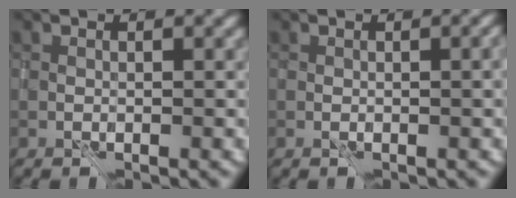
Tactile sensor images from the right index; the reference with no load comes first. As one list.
[{"total": 1.9, "force": [-0.1, 0.7, 1.8], "torque": [-0.013, 0.000, 0.009]}]